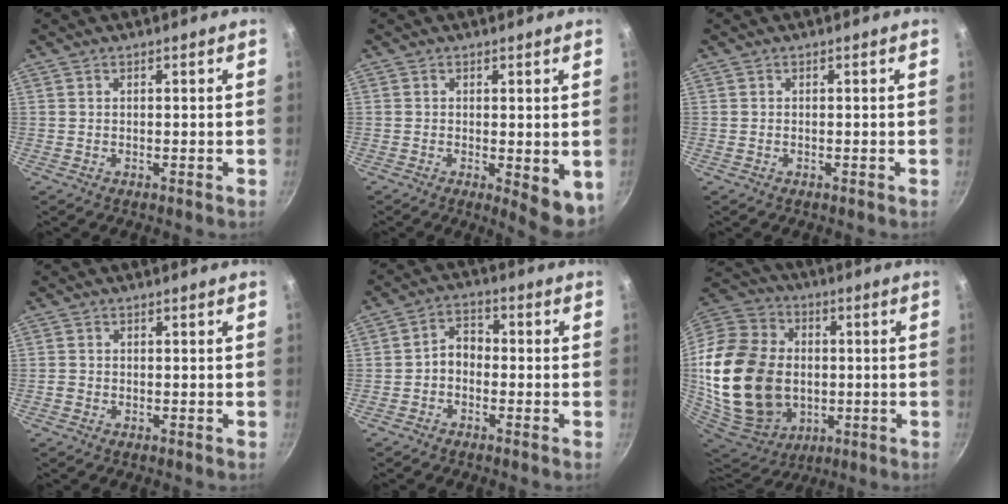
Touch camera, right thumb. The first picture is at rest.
{"total": 6.2, "force": [-1.3, 2.2, 5.7], "torque": [-0.072, -0.016, -0.014]}
{"total": 0.0}
{"total": 1.1, "force": [-0.4, 0.9, 0.4], "torque": [-0.006, 0.003, -0.010]}
{"total": 5.0, "force": [-1.2, 3.7, 3.1], "torque": [-0.035, 0.024, -0.035]}
{"total": 29.3, "force": [-1.2, 21.3, 20.1], "torque": [-0.418, 0.006, -0.001]}